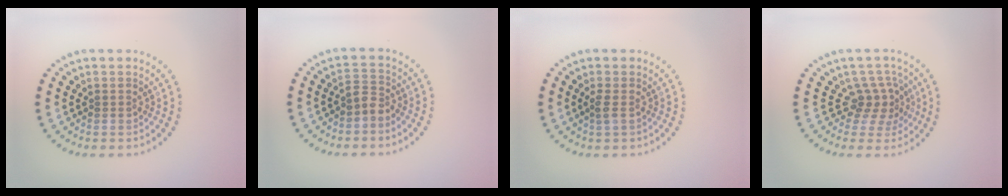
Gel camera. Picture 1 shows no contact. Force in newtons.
{"total": 1.7, "press": 1.3, "slide": 1.1}
{"total": 1.0, "press": 0.9, "slide": 0.4}
{"total": 2.6, "press": 1.8, "slide": 1.9}